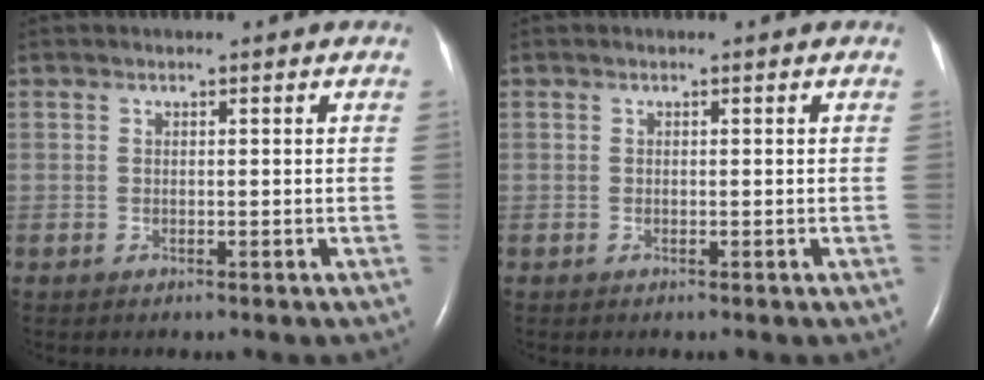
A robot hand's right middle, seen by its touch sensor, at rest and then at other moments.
{"total": 0.0}